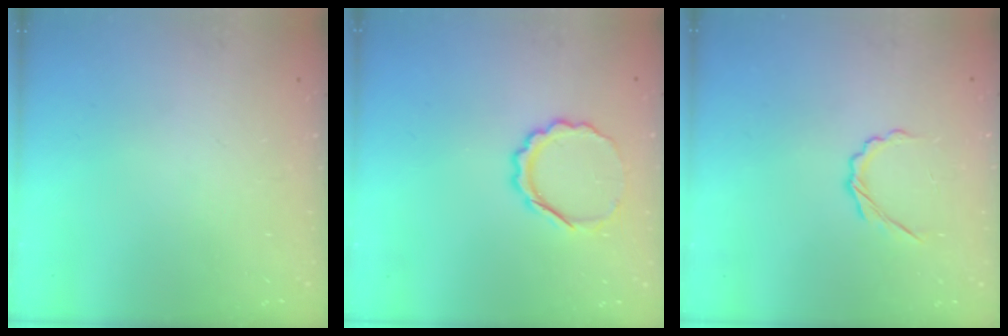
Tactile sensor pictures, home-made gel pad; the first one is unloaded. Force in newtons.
{"total": 7.3, "press": 7.3, "slide": 0.8}
{"total": 3.5, "press": 3.3, "slide": 1.2}